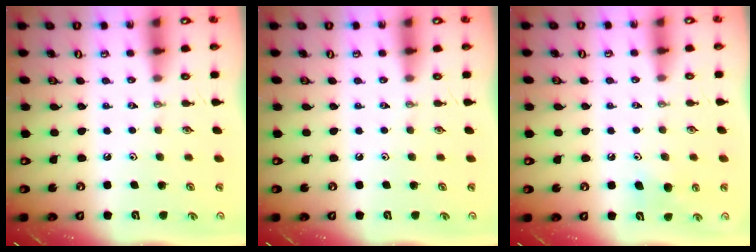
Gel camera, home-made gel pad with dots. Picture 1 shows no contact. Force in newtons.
{"total": 0.0}
{"total": 7.2, "press": 7.2, "slide": 0.8}